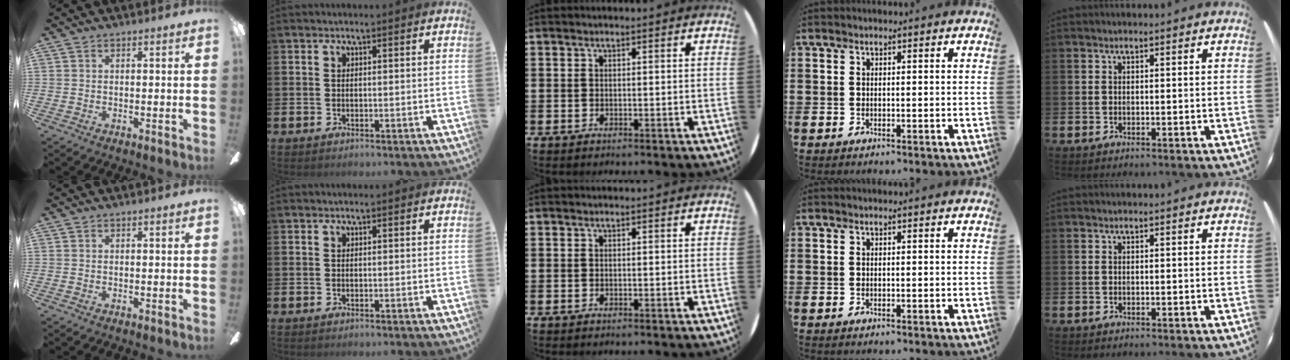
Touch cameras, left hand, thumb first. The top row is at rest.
{}